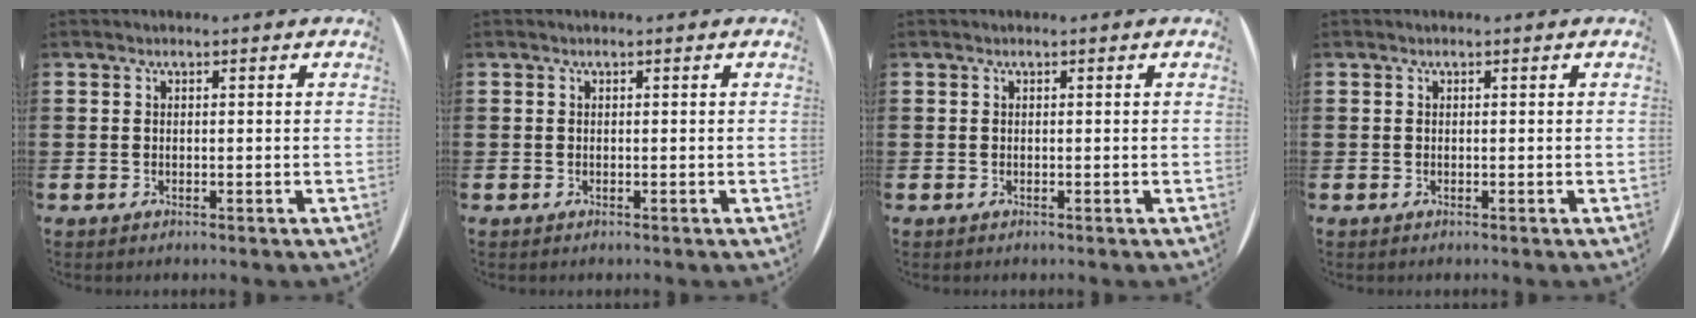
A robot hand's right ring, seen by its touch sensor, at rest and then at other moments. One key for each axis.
{"total": 0.0}
{"total": 0.0}
{"total": 0.0}